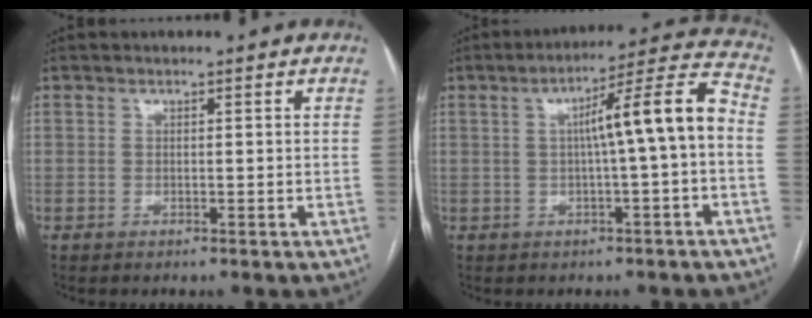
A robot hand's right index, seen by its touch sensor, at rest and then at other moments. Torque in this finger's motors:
{"motor_torque": [1.10, -0.09, 0.51, 0.08]}